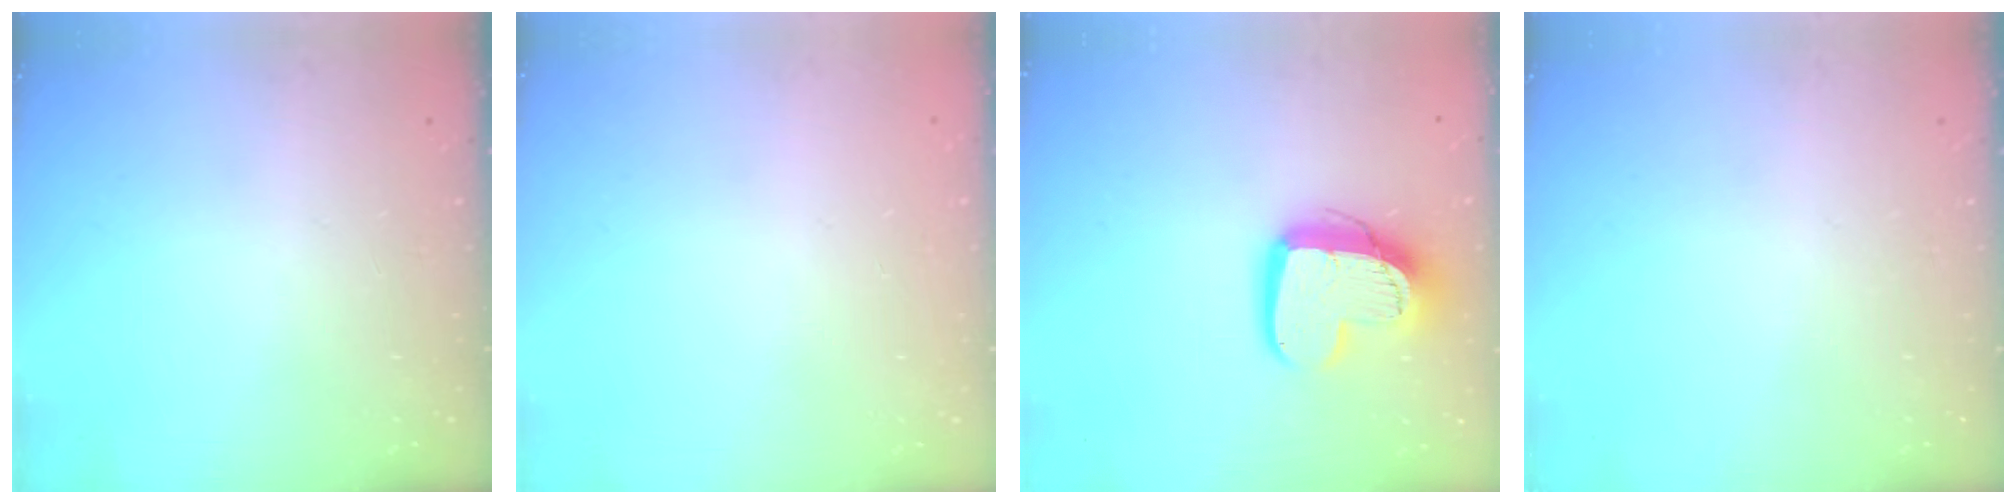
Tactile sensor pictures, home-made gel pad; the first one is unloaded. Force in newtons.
{"total": 0.0}
{"total": 14.6, "press": 14.6, "slide": 1.1}
{"total": 0.0}